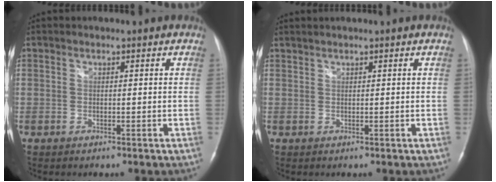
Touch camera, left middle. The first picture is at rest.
{"total": 1.0, "force": [0.9, -0.1, 0.3], "torque": [-0.009, 0.010, 0.023]}